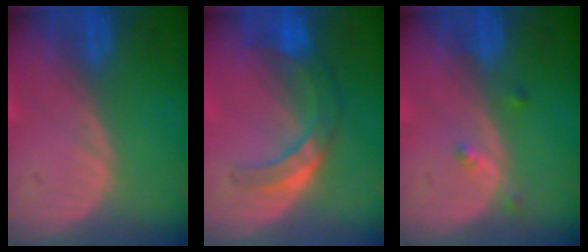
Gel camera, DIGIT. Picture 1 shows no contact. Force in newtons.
{"total": 7.2, "press": 6.4, "slide": 3.3}
{"total": 1.9, "press": 1.5, "slide": 1.0}